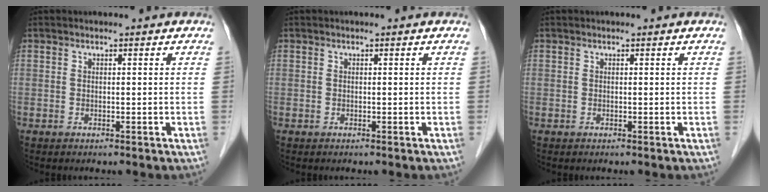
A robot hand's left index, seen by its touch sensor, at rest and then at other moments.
{"total": 0.0}
{"total": 0.0}